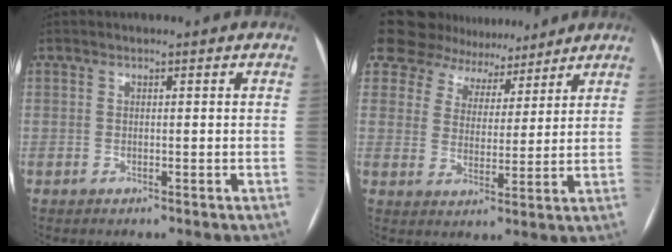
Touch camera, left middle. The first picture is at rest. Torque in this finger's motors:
{"motor_torque": [2.14, 0.00, 1.05, 0.21]}